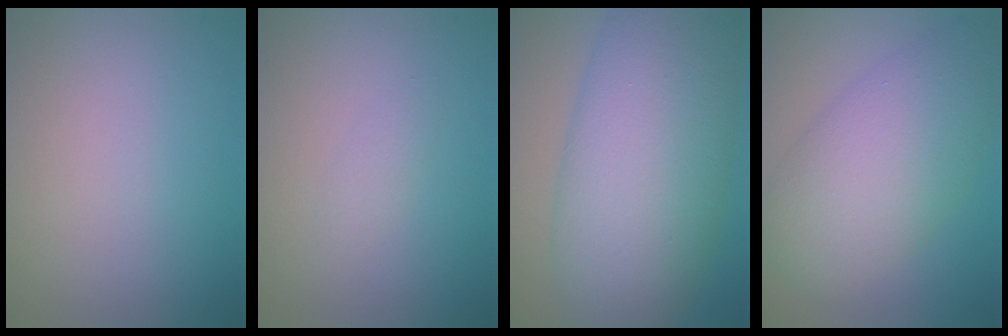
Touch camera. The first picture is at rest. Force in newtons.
{"total": 0.8, "press": 0.8, "slide": 0.1}
{"total": 11.8, "press": 11.8, "slide": 0.1}
{"total": 8.0, "press": 8.0, "slide": 0.3}